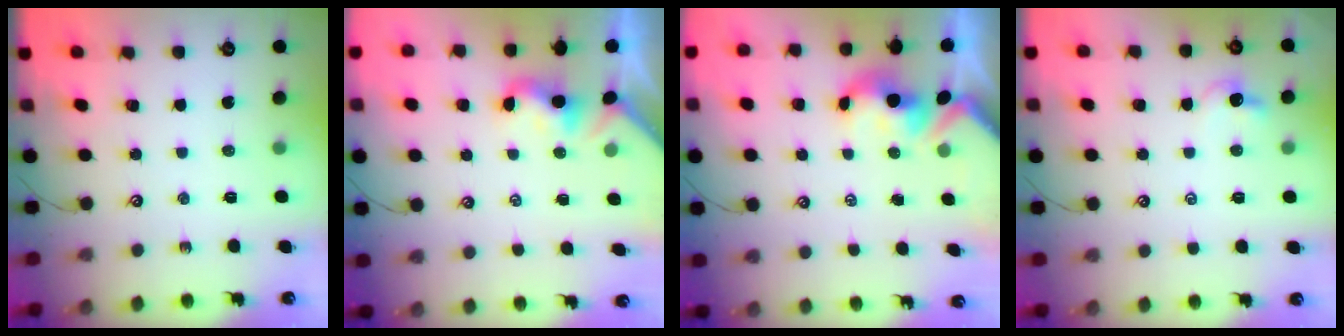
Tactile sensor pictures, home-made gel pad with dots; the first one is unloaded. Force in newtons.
{"total": 2.0, "press": 2.0, "slide": 0.5}
{"total": 2.0, "press": 1.9, "slide": 0.7}
{"total": 0.8, "press": 0.6, "slide": 0.5}